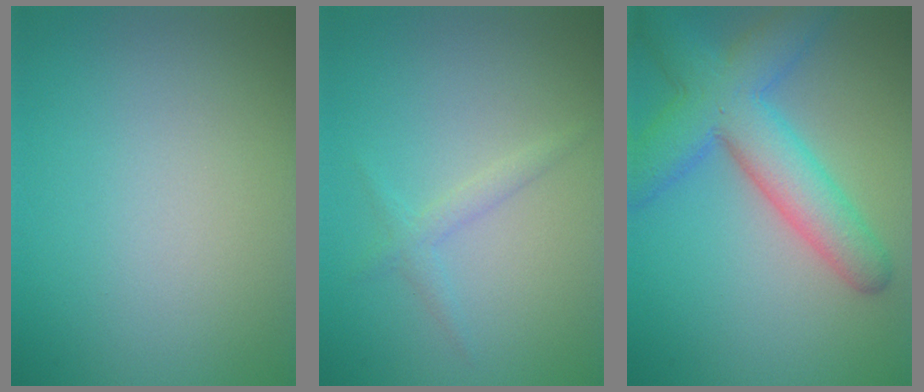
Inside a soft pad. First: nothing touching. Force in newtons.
{"total": 1.4, "press": 1.4, "slide": 0.1}
{"total": 7.5, "press": 7.5, "slide": 0.2}